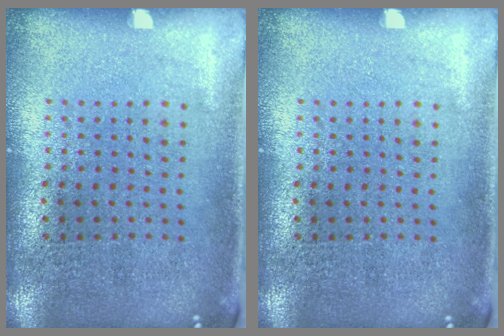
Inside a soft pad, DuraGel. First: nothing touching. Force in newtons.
{"total": 0.0}